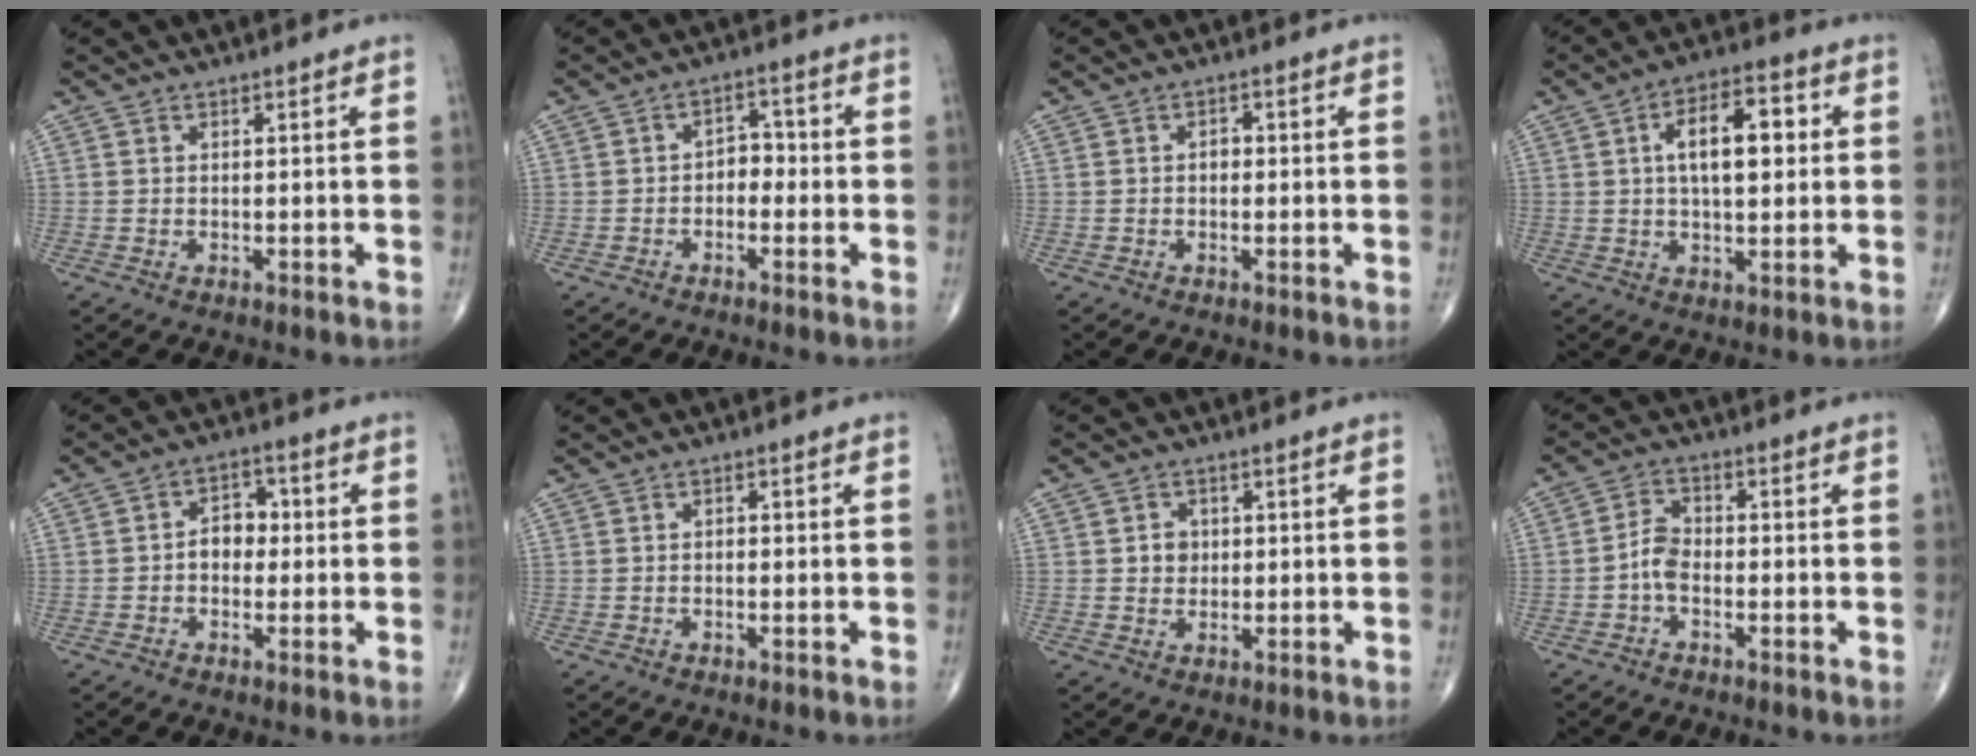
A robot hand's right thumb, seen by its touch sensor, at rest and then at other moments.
{"total": 3.8, "force": [-0.9, 2.7, 2.5], "torque": [-0.018, 0.020, -0.027]}
{"total": 1.5, "force": [-0.1, 1.1, 1.0], "torque": [-0.008, 0.005, -0.007]}
{"total": 11.6, "force": [2.1, 5.6, 10.0], "torque": [-0.141, 0.013, 0.028]}
{"total": 5.1, "force": [-0.2, 3.8, 3.4], "torque": [-0.029, 0.018, -0.014]}
{"total": 0.8, "force": [0.0, 0.5, 0.6], "torque": [-0.004, 0.002, -0.004]}
{"total": 3.1, "force": [0.4, 2.7, 1.4], "torque": [-0.003, 0.002, 0.005]}
{"total": 3.9, "force": [-1.4, 2.4, 2.8], "torque": [-0.047, 0.018, -0.034]}